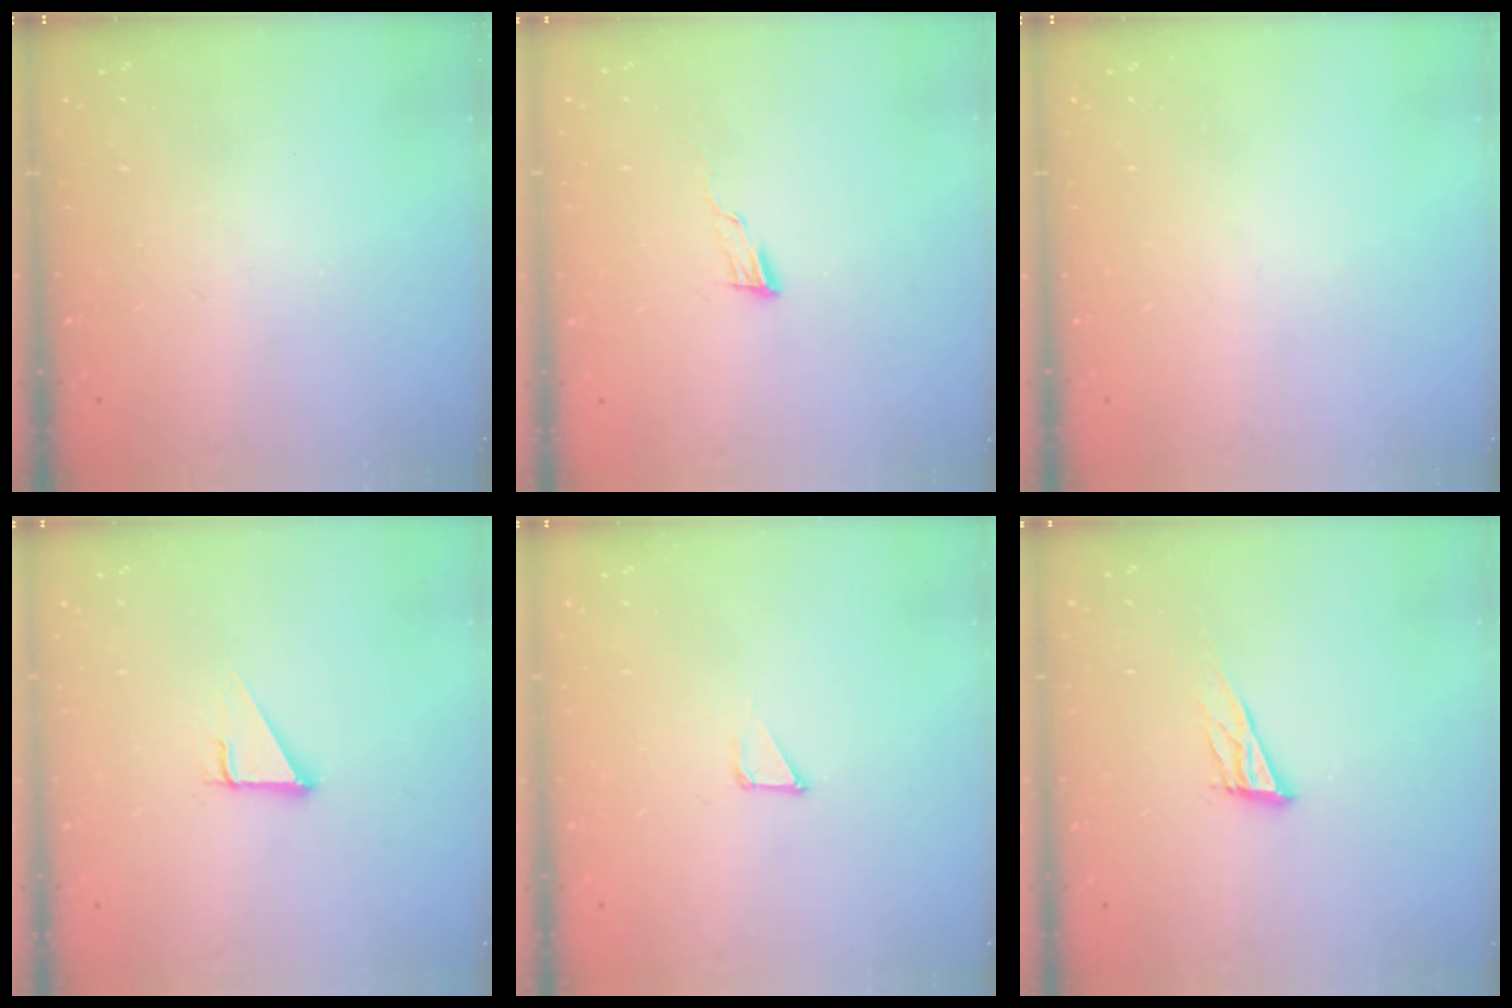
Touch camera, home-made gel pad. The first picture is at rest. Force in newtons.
{"total": 4.6, "press": 4.6, "slide": 0.4}
{"total": 0.0}
{"total": 2.8, "press": 2.8, "slide": 0.0}
{"total": 1.3, "press": 1.3, "slide": 0.0}
{"total": 9.3, "press": 9.0, "slide": 2.5}